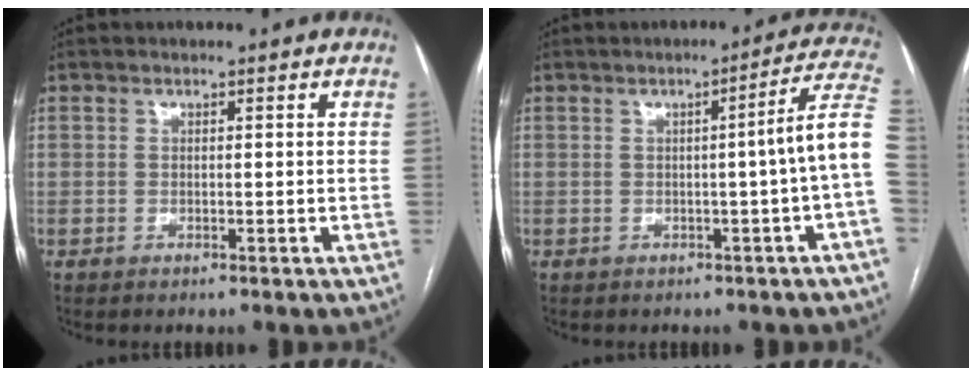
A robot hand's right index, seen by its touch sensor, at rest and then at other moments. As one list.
[{"total": 7.7, "force": [-0.6, -1.7, 7.5], "torque": [-0.083, 0.012, -0.010]}]